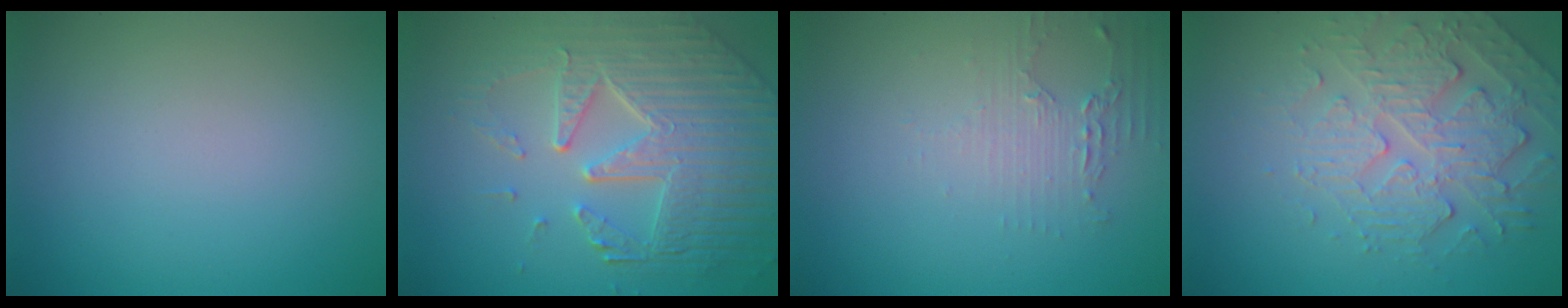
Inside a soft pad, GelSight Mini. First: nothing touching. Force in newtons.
{"total": 8.0, "press": 5.6, "slide": 5.7}
{"total": 1.7, "press": 1.7, "slide": 0.3}
{"total": 4.8, "press": 3.7, "slide": 3.1}